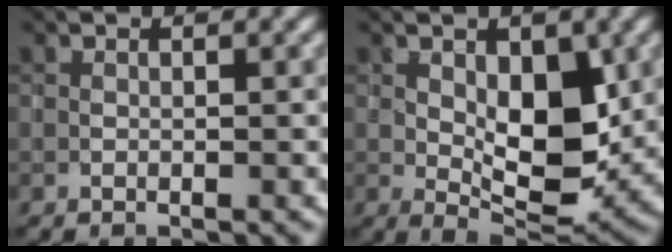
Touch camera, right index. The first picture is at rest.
{"total": 6.7, "force": [0.6, 3.6, 5.6], "torque": [-0.089, -0.011, 0.018]}